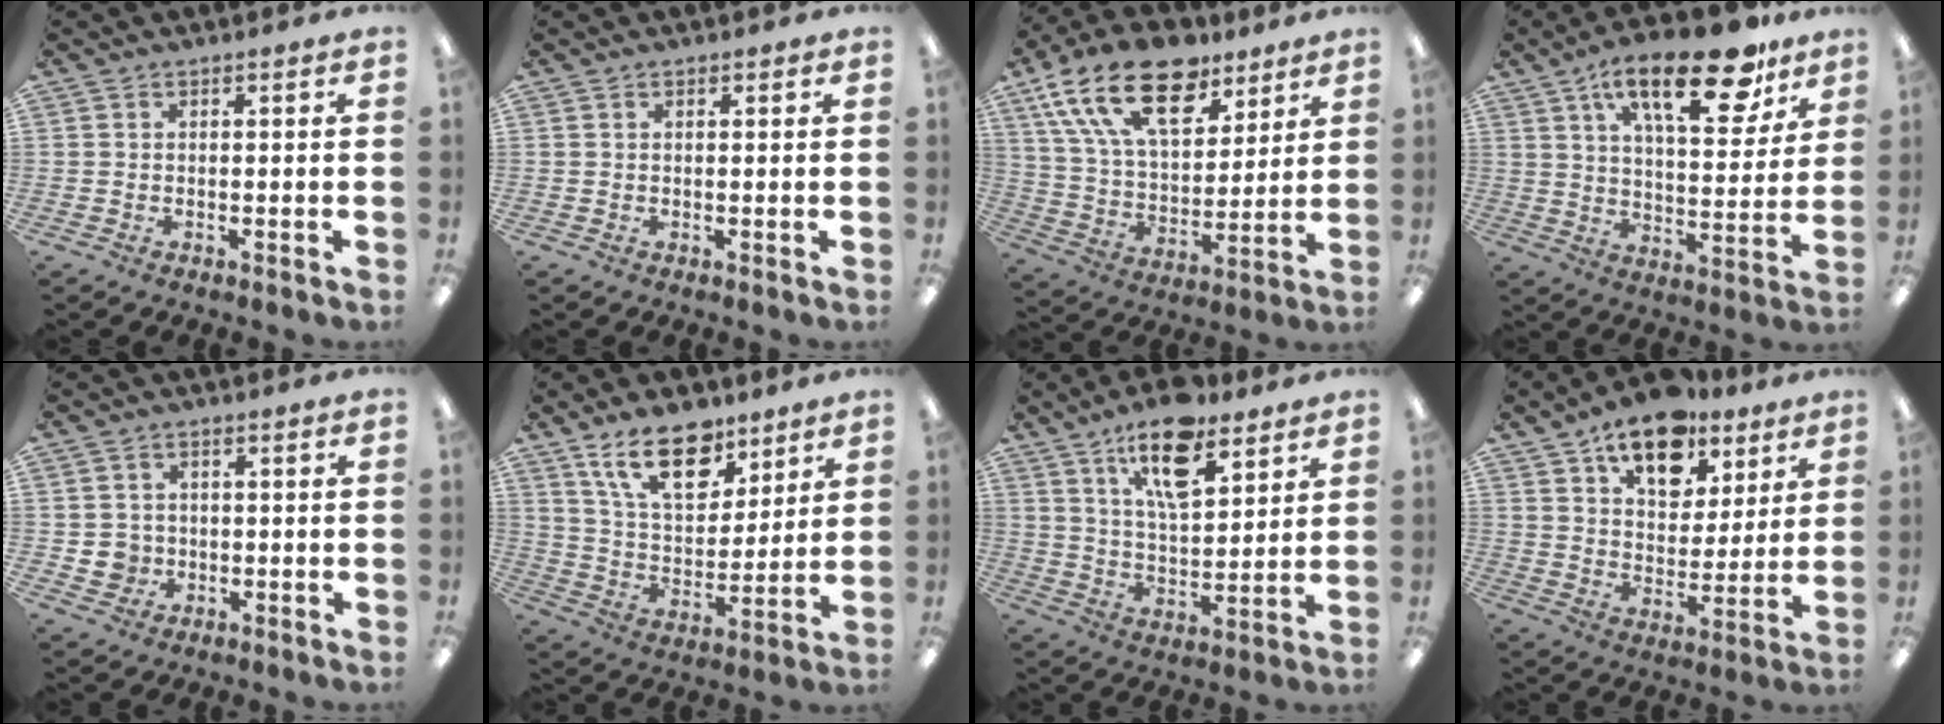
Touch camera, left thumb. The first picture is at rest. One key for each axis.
{"total": 0.5, "fx": 0.4, "fy": 0.3, "fz": 0.2, "tx": 0.003, "ty": -0.002, "tz": 0.005}
{"total": 21.5, "fx": 13.1, "fy": 11.0, "fz": 13.1, "tx": -0.239, "ty": -0.060, "tz": 0.233}
{"total": 22.1, "fx": 13.1, "fy": 8.7, "fz": 15.5, "tx": -0.230, "ty": -0.065, "tz": 0.210}
{"total": 4.0, "fx": -0.5, "fy": 3.9, "fz": 0.7, "tx": -0.008, "ty": 0.004, "tz": -0.009}
{"total": 16.7, "fx": 11.2, "fy": 8.4, "fz": 9.2, "tx": -0.152, "ty": -0.050, "tz": 0.200}
{"total": 15.2, "fx": 9.8, "fy": 6.3, "fz": 9.8, "tx": -0.162, "ty": -0.036, "tz": 0.166}
{"total": 15.8, "fx": 10.9, "fy": 8.6, "fz": 7.6, "tx": -0.105, "ty": -0.061, "tz": 0.191}